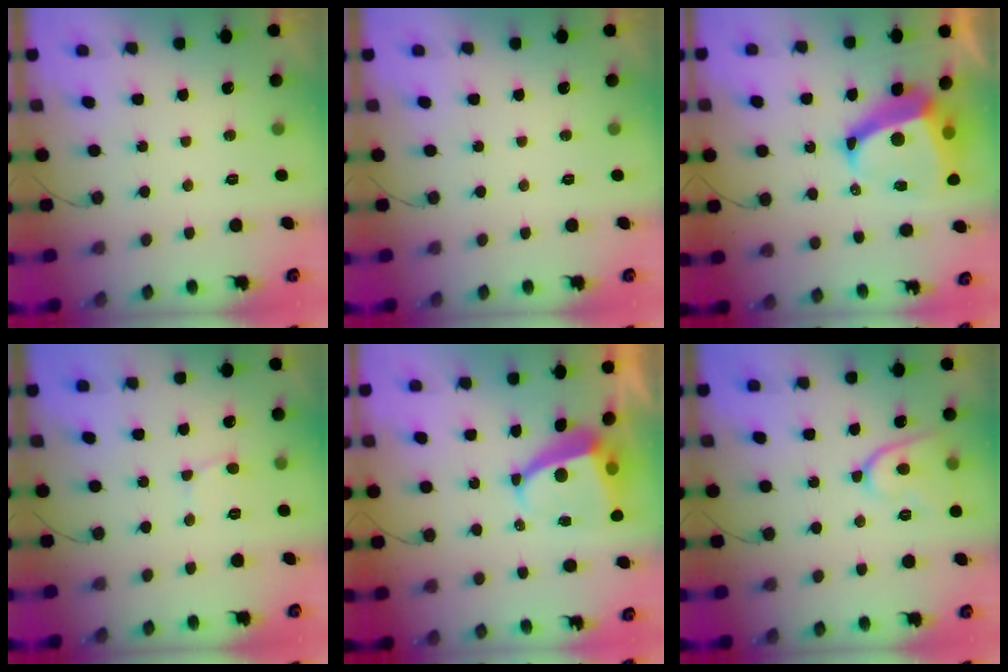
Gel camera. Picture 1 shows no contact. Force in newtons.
{"total": 0.0}
{"total": 13.8, "press": 13.7, "slide": 1.7}
{"total": 2.7, "press": 2.7, "slide": 0.3}
{"total": 7.2, "press": 7.2, "slide": 0.9}
{"total": 10.5, "press": 10.4, "slide": 1.3}